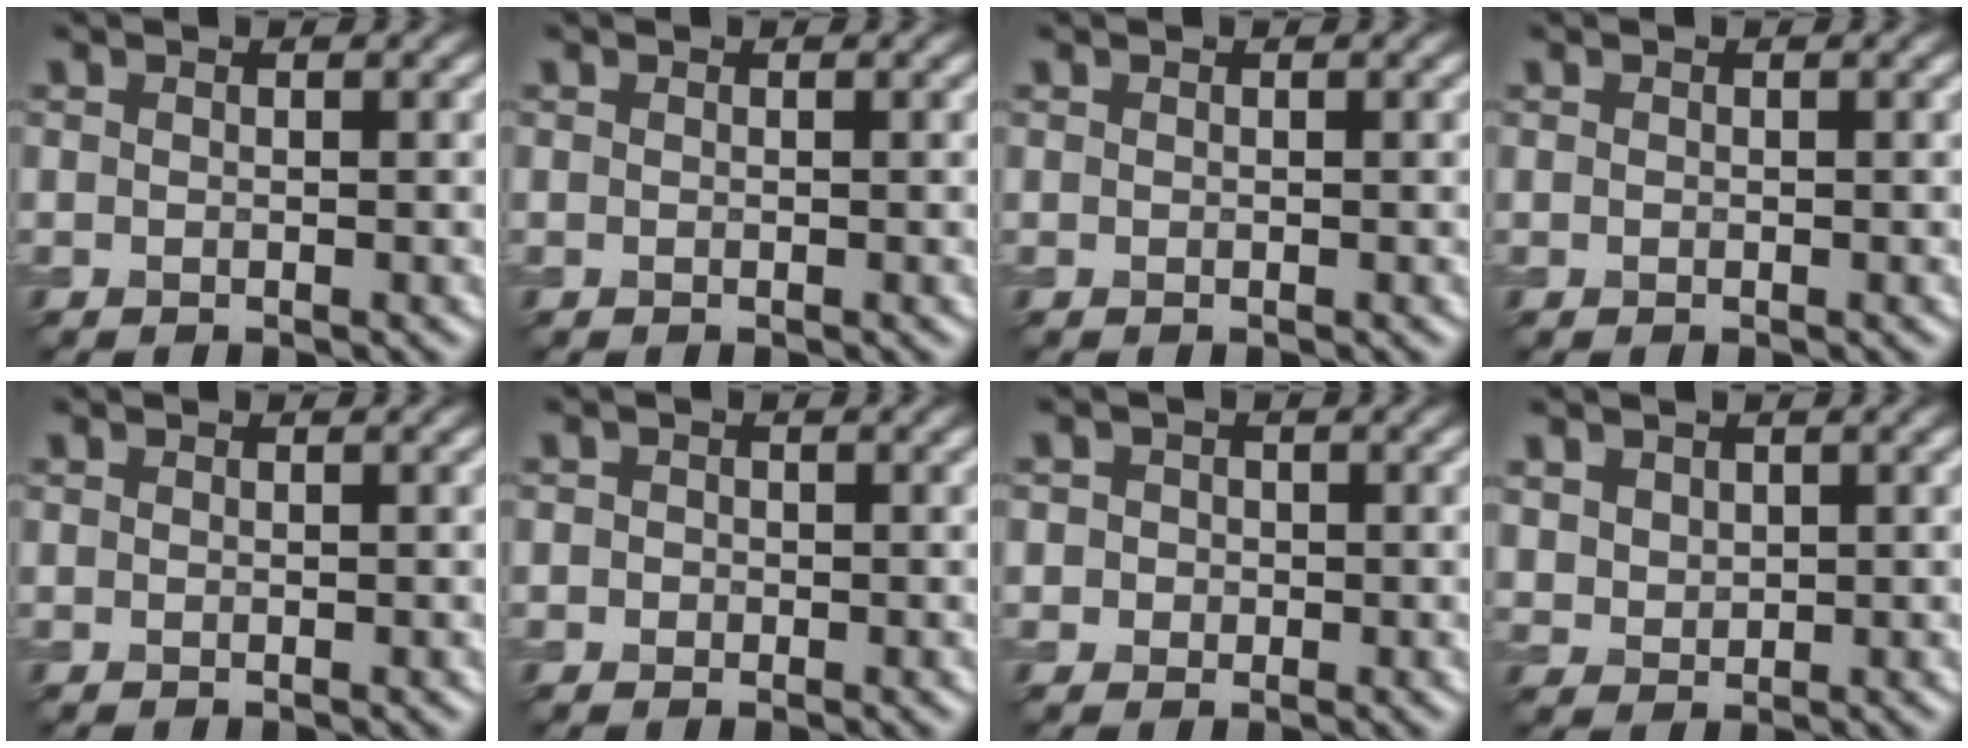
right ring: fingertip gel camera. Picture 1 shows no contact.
{"total": 0.0}
{"total": 0.0}
{"total": 0.0}
{"total": 0.0}
{"total": 0.6, "force": [-0.2, 0.6, 0.0], "torque": [0.006, 0.001, -0.005]}
{"total": 2.1, "force": [0.5, 2.0, 0.6], "torque": [0.016, 0.018, -0.015]}
{"total": 1.6, "force": [1.1, 1.2, 0.3], "torque": [-0.013, -0.001, 0.030]}